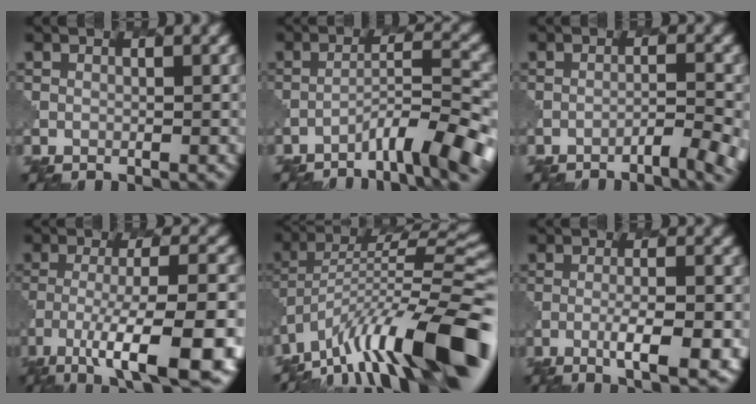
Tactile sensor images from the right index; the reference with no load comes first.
{"total": 7.1, "force": [-4.8, 1.1, 5.0], "torque": [-0.070, 0.006, -0.075]}
{"total": 3.9, "force": [-2.5, 0.8, 2.9], "torque": [-0.035, 0.005, -0.038]}
{"total": 12.5, "force": [-6.7, 3.4, 10.0], "torque": [-0.175, -0.012, -0.104]}
{"total": 15.0, "force": [-8.0, 3.8, 12.1], "torque": [-0.203, 0.032, -0.141]}
{"total": 5.4, "force": [-1.9, 1.2, 4.9], "torque": [-0.080, -0.001, -0.027]}